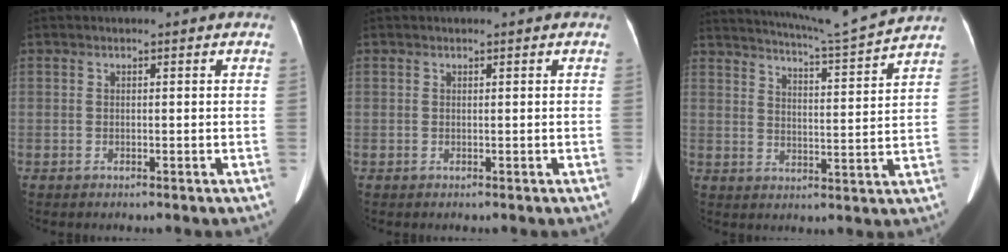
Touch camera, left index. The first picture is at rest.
{"total": 0.0}
{"total": 12.0, "force": [11.3, -2.4, 3.1], "torque": [-0.066, -0.035, 0.163]}